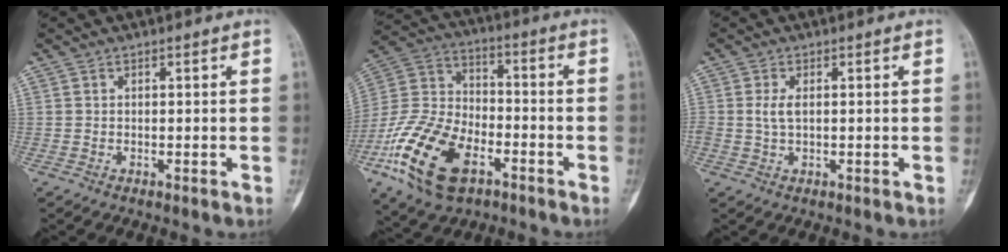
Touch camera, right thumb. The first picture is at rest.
{"total": 19.9, "force": [-9.2, 11.1, 13.7], "torque": [-0.266, 0.039, -0.174]}
{"total": 2.5, "force": [0.5, 1.2, 2.1], "torque": [-0.048, 0.001, 0.008]}